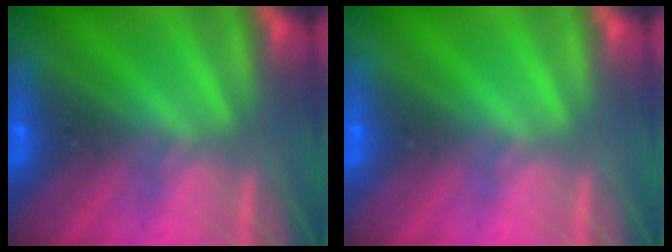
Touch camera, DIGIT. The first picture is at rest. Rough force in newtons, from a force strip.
{"total": 0.0}